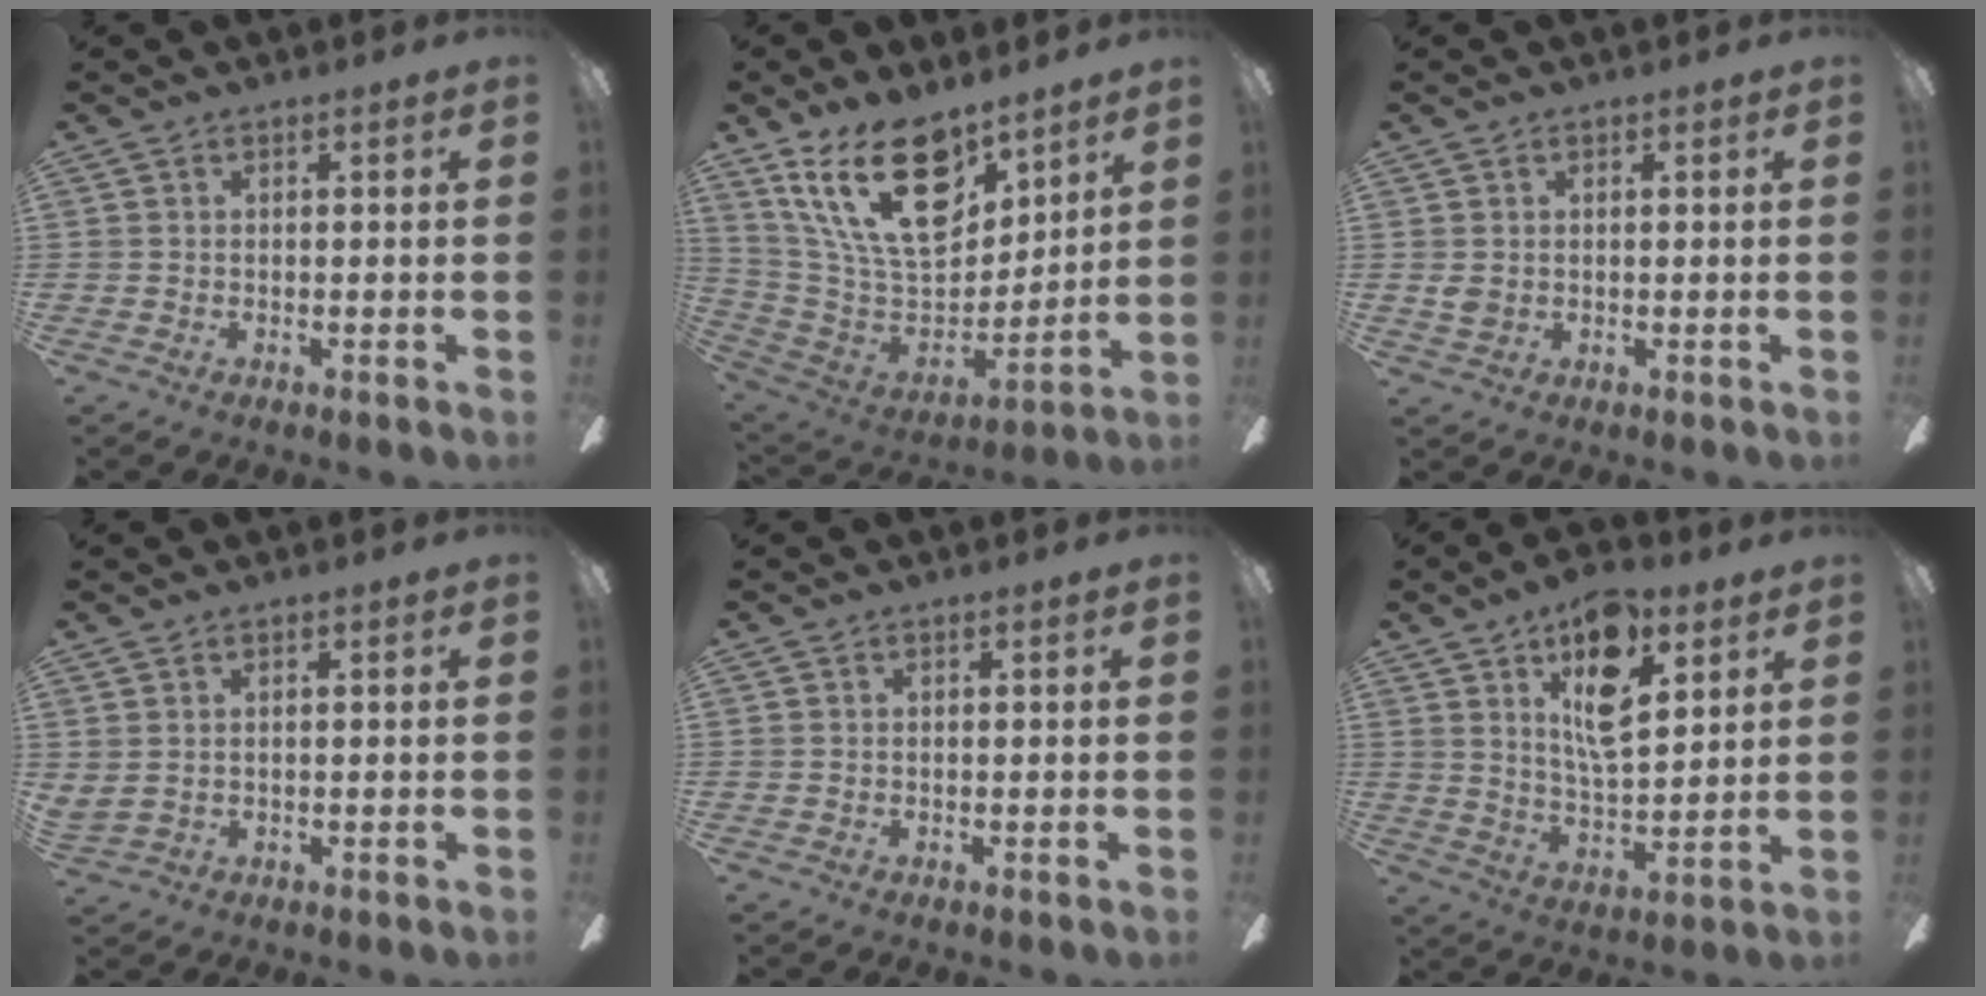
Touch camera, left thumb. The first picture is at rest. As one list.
[{"total": 23.6, "force": [13.4, 12.2, 15.2], "torque": [-0.301, -0.075, 0.241]}, {"total": 1.8, "force": [0.6, 1.3, 1.0], "torque": [-0.021, 0.002, 0.012]}, {"total": 1.3, "force": [1.1, 0.5, 0.4], "torque": [-0.011, -0.002, 0.021]}, {"total": 0.0}, {"total": 14.7, "force": [8.3, 6.1, 10.5], "torque": [-0.169, -0.028, 0.140]}]